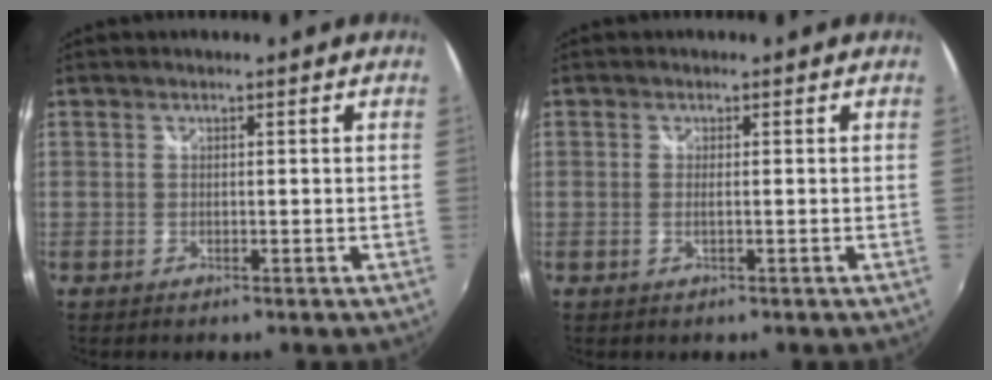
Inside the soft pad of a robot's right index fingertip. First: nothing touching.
{"total": 1.0, "force": [-0.2, -0.3, 1.0], "torque": [-0.016, 0.002, -0.001]}